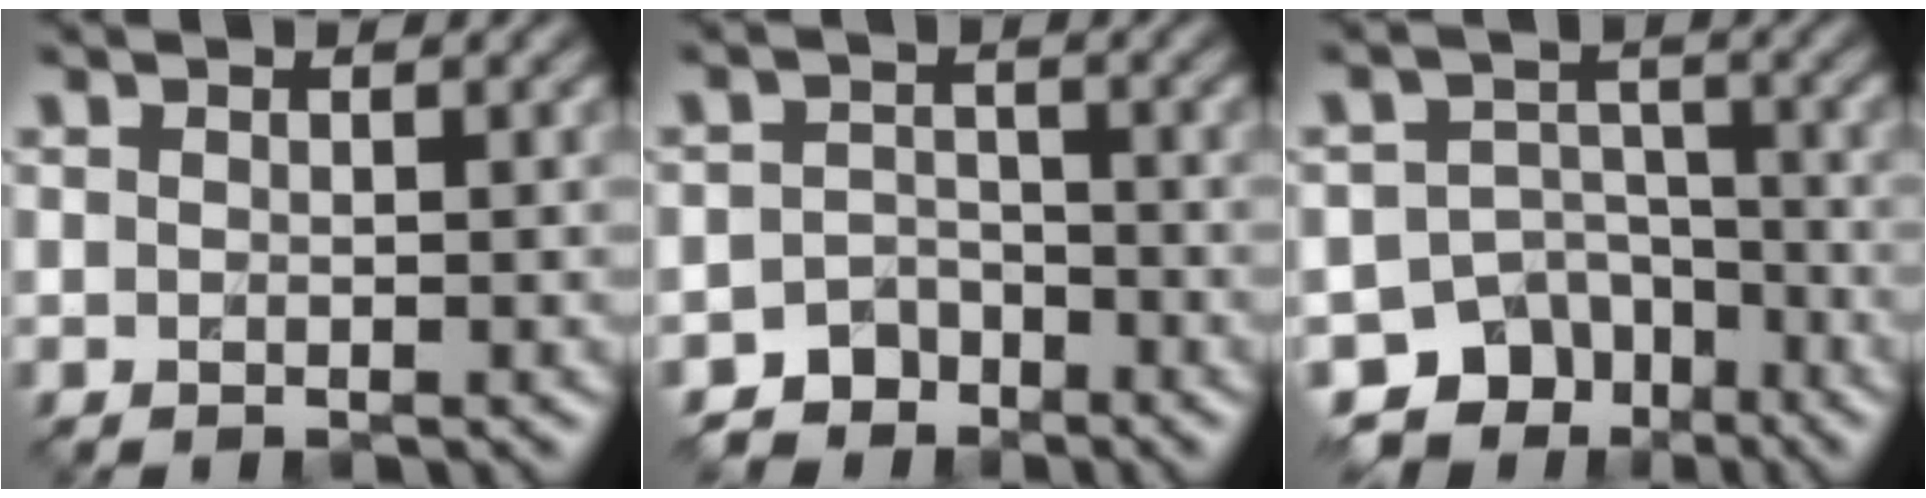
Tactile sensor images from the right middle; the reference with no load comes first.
{"total": 3.3, "force": [-2.8, 1.8, -0.3], "torque": [0.021, 0.004, -0.048]}
{"total": 9.3, "force": [-6.5, 6.6, 1.3], "torque": [-0.010, -0.001, -0.096]}